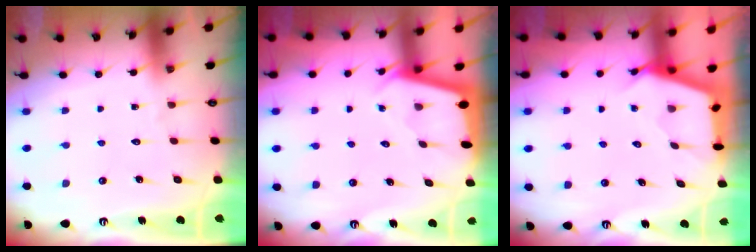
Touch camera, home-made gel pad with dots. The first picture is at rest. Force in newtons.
{"total": 2.1, "press": 2.1, "slide": 0.1}
{"total": 2.6, "press": 2.6, "slide": 0.3}